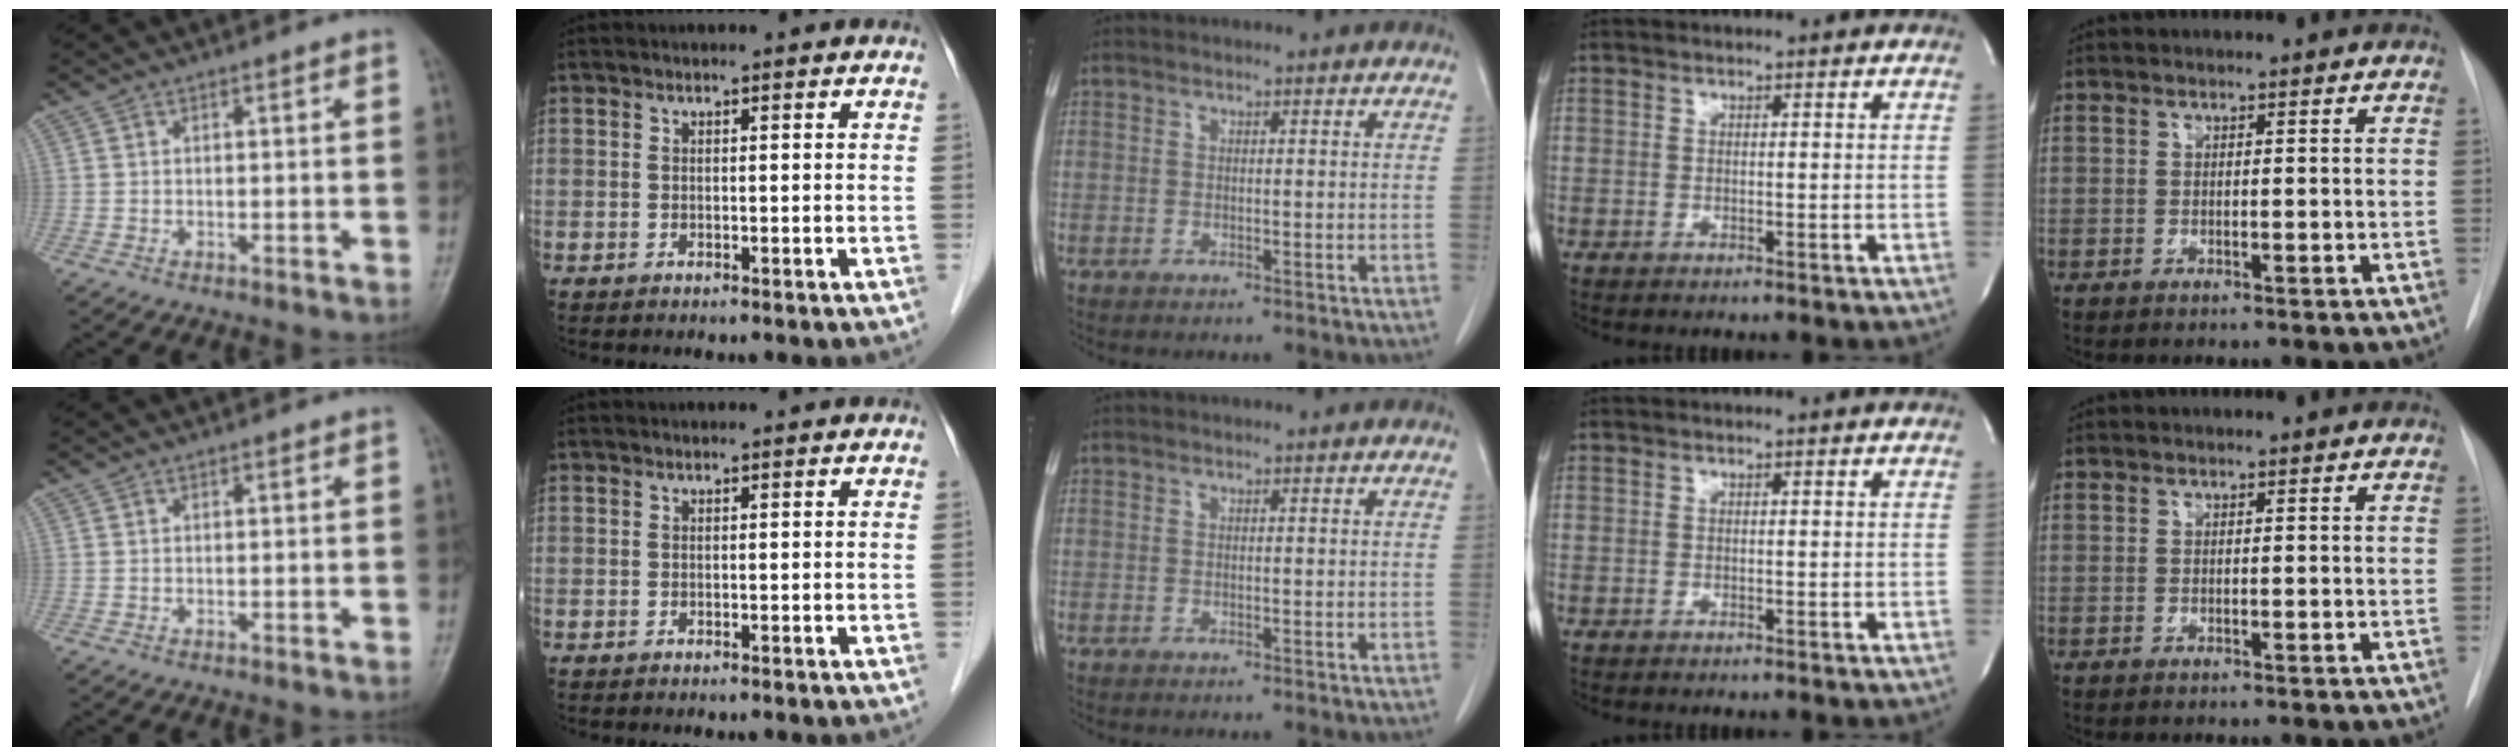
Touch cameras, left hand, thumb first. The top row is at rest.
{}